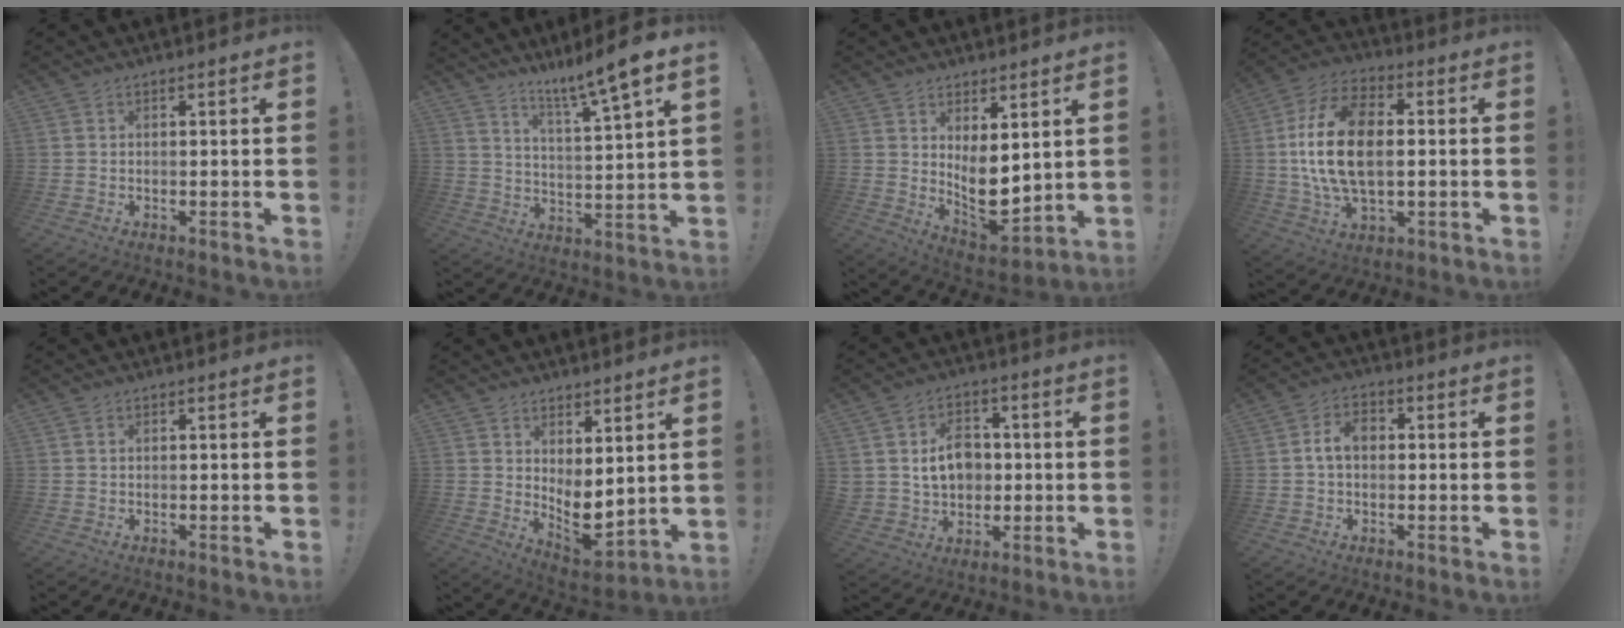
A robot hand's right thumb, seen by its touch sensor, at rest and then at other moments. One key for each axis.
{"total": 10.5, "fx": 7.8, "fy": -0.6, "fz": 7.0, "tx": -0.113, "ty": -0.060, "tz": 0.119}
{"total": 9.6, "fx": 2.3, "fy": 5.3, "fz": 7.6, "tx": -0.094, "ty": -0.047, "tz": 0.053}
{"total": 19.9, "fx": 0.4, "fy": 12.6, "fz": 15.4, "tx": -0.274, "ty": 0.001, "tz": 0.005}
{"total": 0.6, "fx": 0.3, "fy": 0.4, "fz": 0.3, "tx": -0.006, "ty": 0.002, "tz": 0.006}
{"total": 6.3, "fx": 1.9, "fy": 3.4, "fz": 5.1, "tx": -0.050, "ty": -0.045, "tz": 0.045}
{"total": 11.4, "fx": 1.4, "fy": 9.5, "fz": 6.1, "tx": -0.087, "ty": -0.003, "tz": 0.034}
{"total": 6.6, "fx": 0.6, "fy": 4.4, "fz": 4.8, "tx": -0.080, "ty": 0.012, "tz": 0.011}